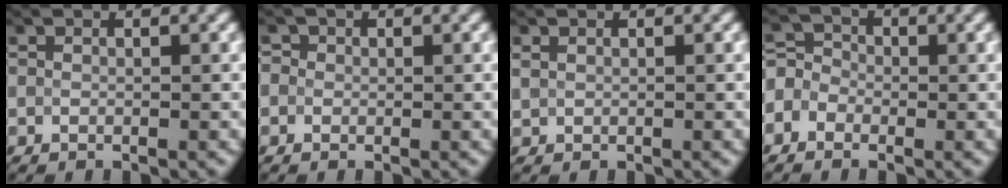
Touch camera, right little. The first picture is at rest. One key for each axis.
{"total": 0.8, "fx": 0.2, "fy": 0.8, "fz": 0.2, "tx": -0.001, "ty": -0.002, "tz": -0.004}
{"total": 0.7, "fx": 0.4, "fy": 0.4, "fz": 0.4, "tx": -0.012, "ty": 0.000, "tz": 0.013}
{"total": 2.8, "fx": -1.1, "fy": 2.4, "fz": 0.8, "tx": -0.005, "ty": 0.017, "tz": -0.033}